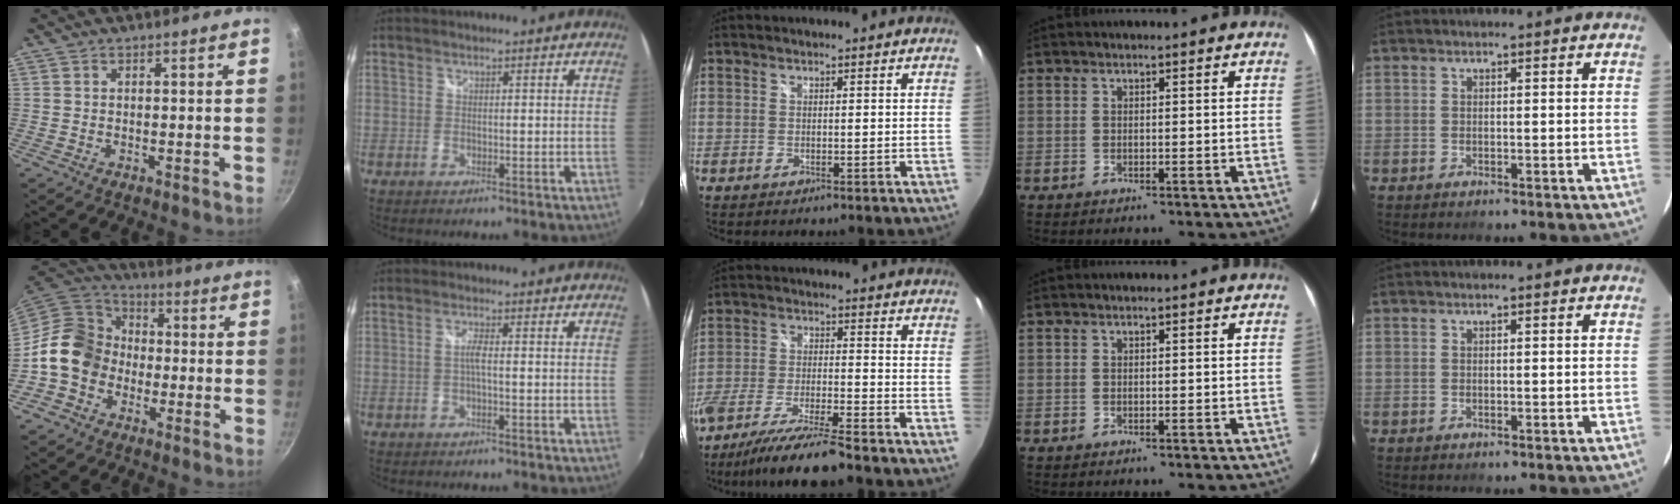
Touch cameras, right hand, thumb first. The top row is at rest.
{"thumb": {"total": 12.8, "force": [-2.7, 10.9, 6.2], "torque": [-0.067, 0.040, -0.067]}, "index": {"total": 1.6, "force": [-0.3, -0.2, 1.6], "torque": [-0.029, 0.000, -0.007]}, "middle": {"total": 11.9, "force": [-10.1, -0.2, 6.2], "torque": [-0.132, -0.025, -0.182]}}